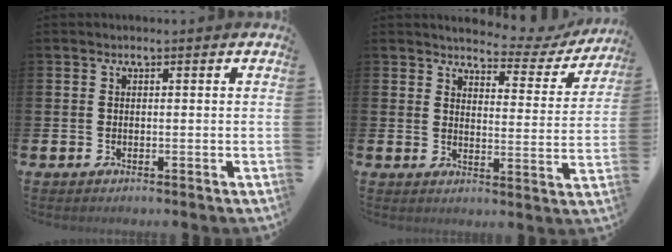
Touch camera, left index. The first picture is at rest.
{"total": 4.0, "force": [3.7, 1.2, 0.8], "torque": [-0.023, -0.033, 0.056]}